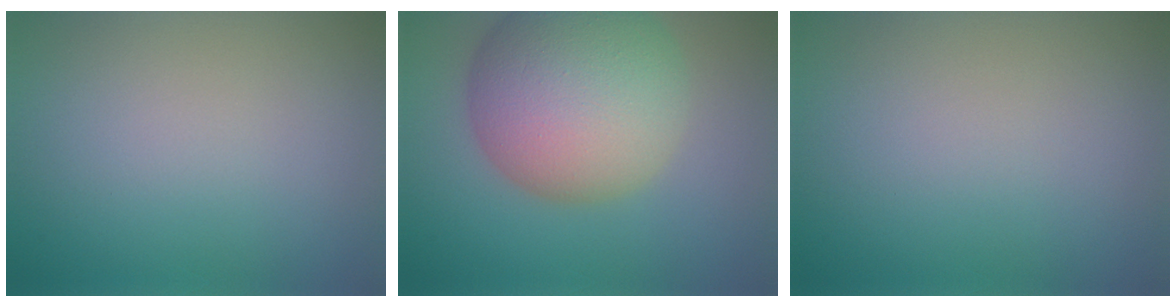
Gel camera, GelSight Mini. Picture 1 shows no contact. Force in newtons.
{"total": 12.6, "press": 12.6, "slide": 0.5}
{"total": 0.0}